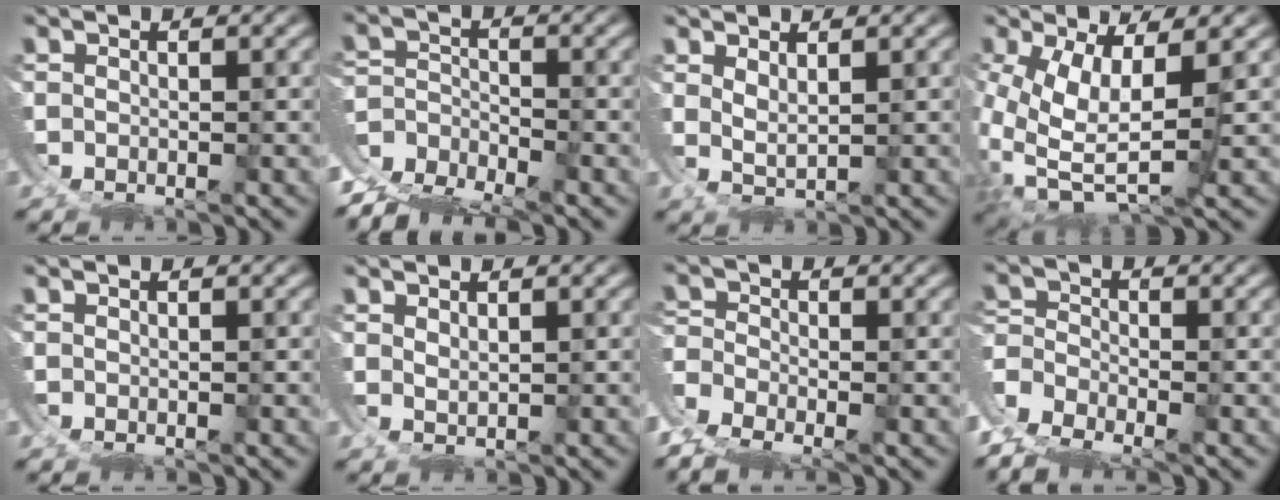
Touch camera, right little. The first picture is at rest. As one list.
[{"total": 8.0, "force": [-5.2, 5.3, 2.9], "torque": [-0.064, -0.038, -0.077]}, {"total": 3.3, "force": [0.9, 2.7, 1.6], "torque": [-0.042, 0.004, 0.007]}, {"total": 11.0, "force": [-1.4, 7.9, 7.5], "torque": [-0.199, -0.055, 0.003]}, {"total": 0.0}, {"total": 0.9, "force": [0.7, 0.6, 0.3], "torque": [-0.010, -0.004, 0.017]}, {"total": 5.3, "force": [-3.0, 3.7, 2.4], "torque": [-0.073, -0.031, -0.045]}, {"total": 7.1, "force": [-3.9, 5.3, 2.9], "torque": [-0.085, -0.037, -0.057]}]